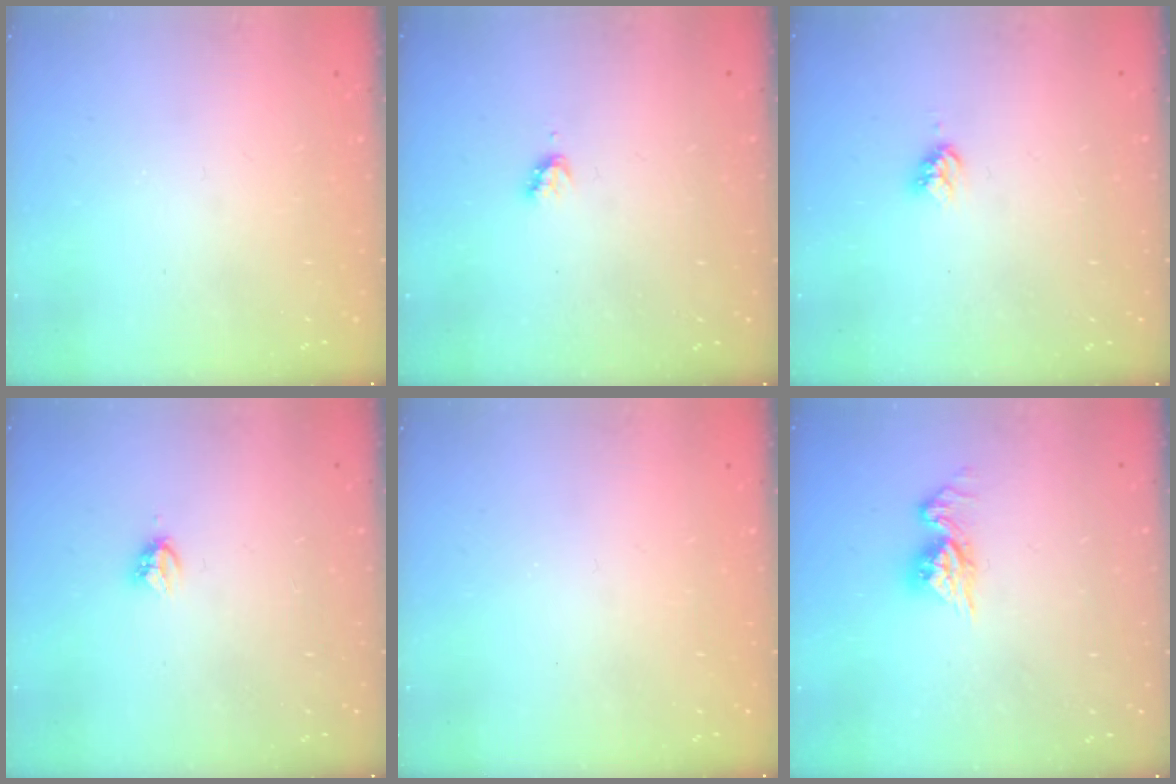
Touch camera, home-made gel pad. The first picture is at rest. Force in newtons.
{"total": 3.2, "press": 3.2, "slide": 0.4}
{"total": 4.4, "press": 4.4, "slide": 0.2}
{"total": 3.8, "press": 3.7, "slide": 0.4}
{"total": 0.0}
{"total": 8.7, "press": 8.7, "slide": 0.9}